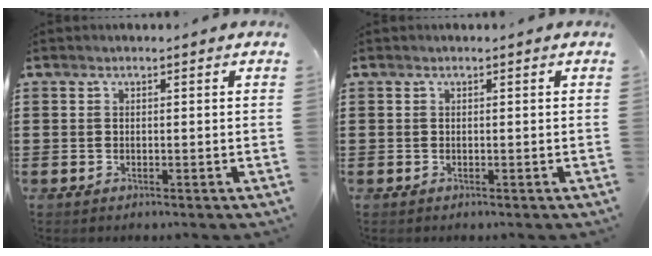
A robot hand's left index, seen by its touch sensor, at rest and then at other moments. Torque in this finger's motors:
{"motor_torque": [0.00, 0.00, 0.00, 0.00]}